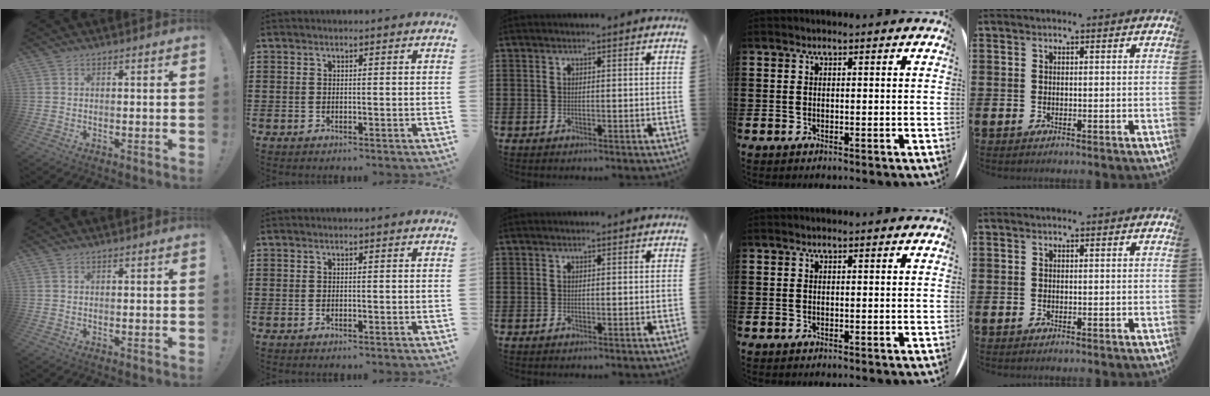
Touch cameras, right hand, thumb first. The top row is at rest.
{}